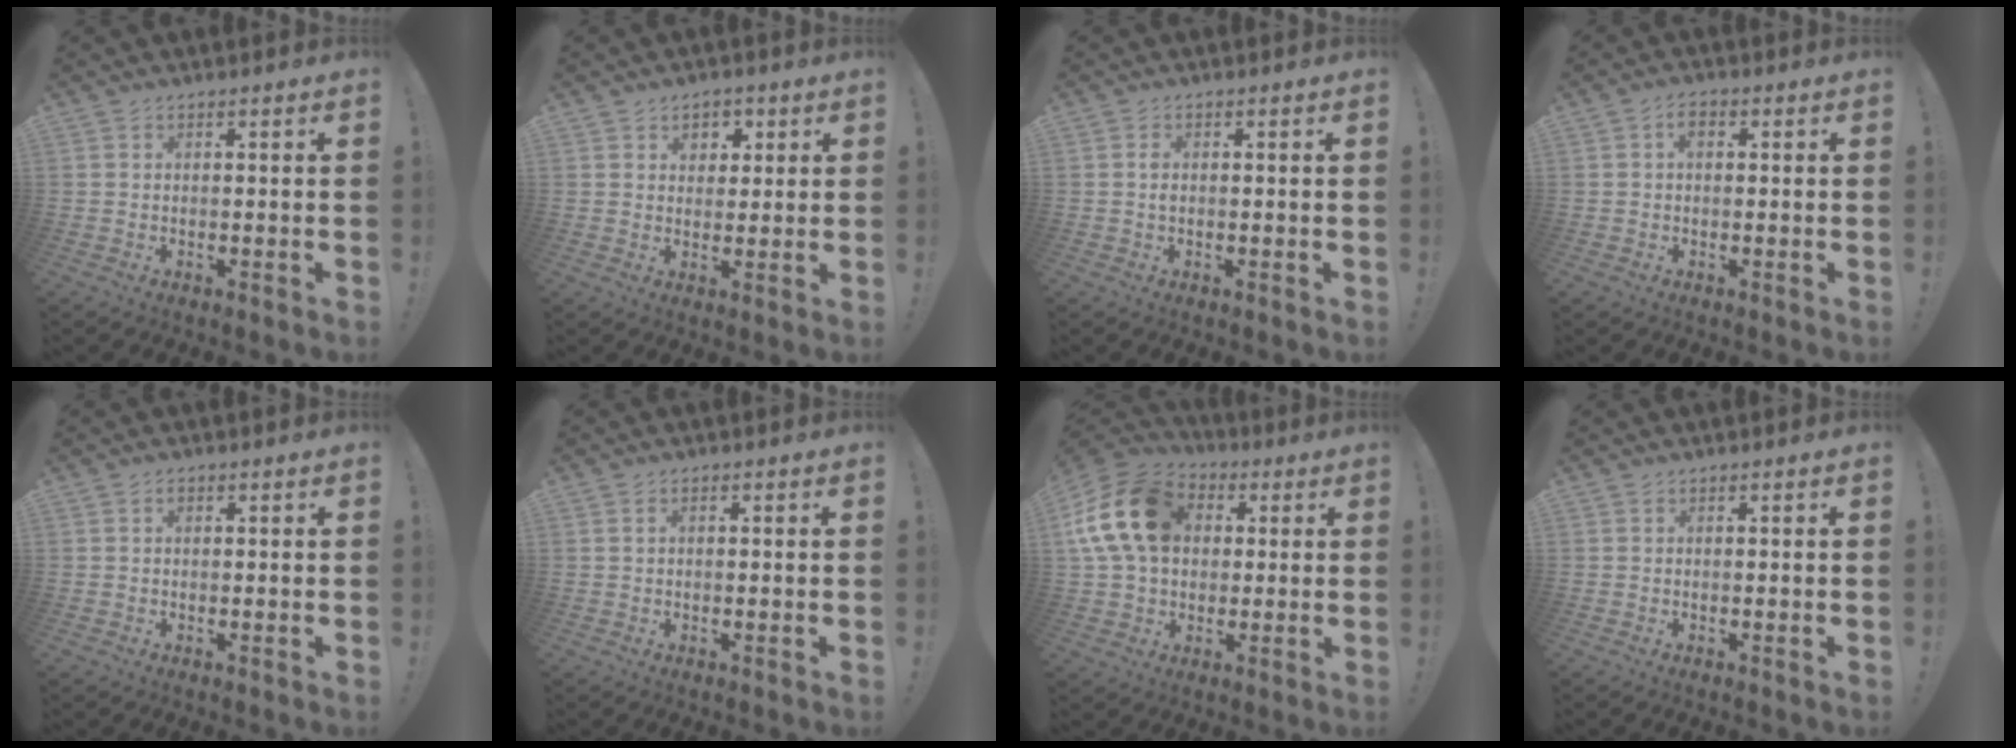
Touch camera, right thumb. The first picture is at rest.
{"total": 4.5, "force": [2.1, 3.6, 1.6], "torque": [-0.013, -0.008, 0.035]}
{"total": 1.1, "force": [0.0, 0.5, 1.0], "torque": [-0.020, 0.003, -0.001]}
{"total": 2.6, "force": [0.5, 1.7, 1.9], "torque": [-0.031, 0.006, 0.006]}
{"total": 0.9, "force": [0.3, 0.7, 0.4], "torque": [0.000, 0.000, 0.004]}
{"total": 0.8, "force": [0.1, 0.5, 0.7], "torque": [-0.005, -0.001, -0.001]}
{"total": 19.1, "force": [4.2, 14.3, 12.0], "torque": [-0.215, 0.006, 0.084]}
{"total": 0.0}